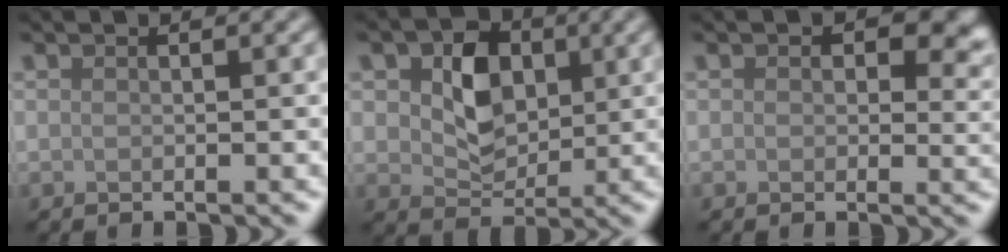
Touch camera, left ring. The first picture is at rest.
{"total": 5.2, "force": [1.1, 3.8, 3.5], "torque": [-0.064, -0.001, 0.014]}
{"total": 5.1, "force": [1.6, 3.3, 3.5], "torque": [-0.039, -0.007, 0.016]}